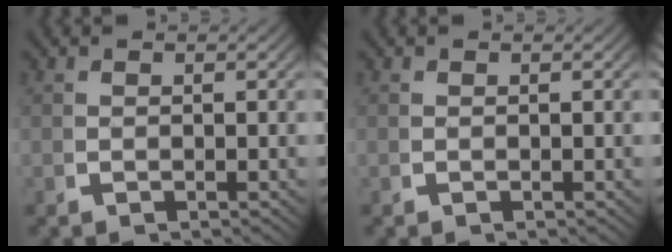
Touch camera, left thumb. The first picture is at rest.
{"total": 0.0}